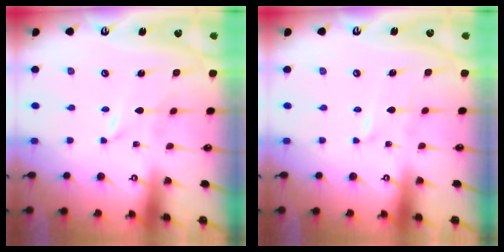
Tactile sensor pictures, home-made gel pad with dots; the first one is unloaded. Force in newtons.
{"total": 0.9, "press": 0.9, "slide": 0.1}